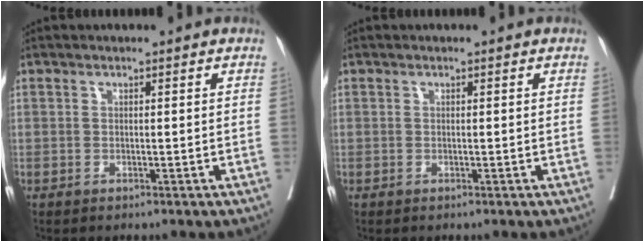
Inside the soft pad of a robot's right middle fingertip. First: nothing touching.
{"total": 0.0}